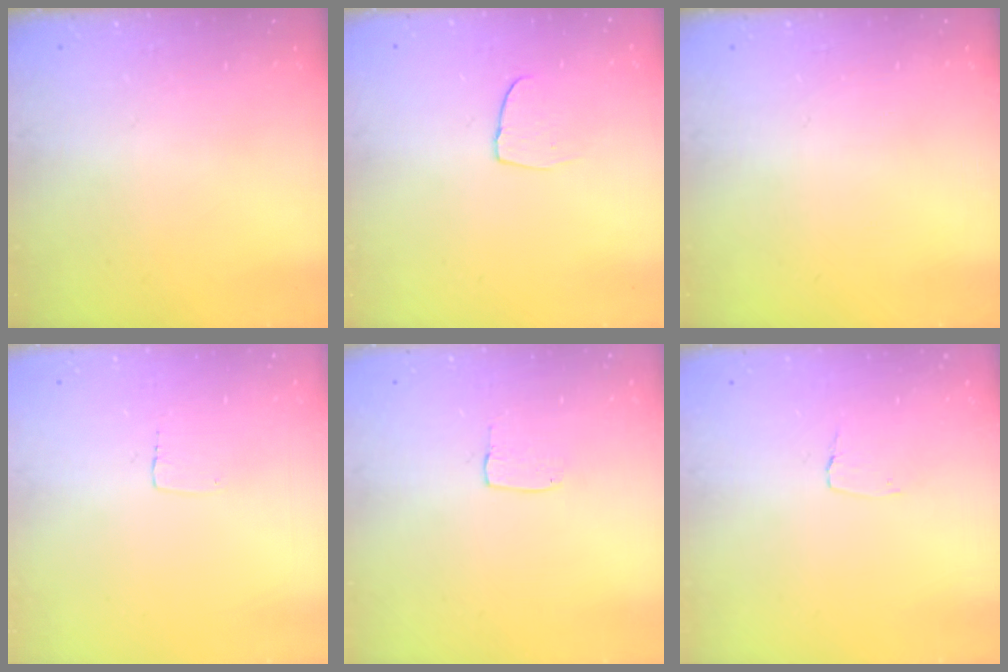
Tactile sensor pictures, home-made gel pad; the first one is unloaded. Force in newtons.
{"total": 4.2, "press": 4.2, "slide": 0.3}
{"total": 0.0}
{"total": 2.3, "press": 2.3, "slide": 0.1}
{"total": 3.4, "press": 3.4, "slide": 0.2}
{"total": 2.6, "press": 2.6, "slide": 0.2}